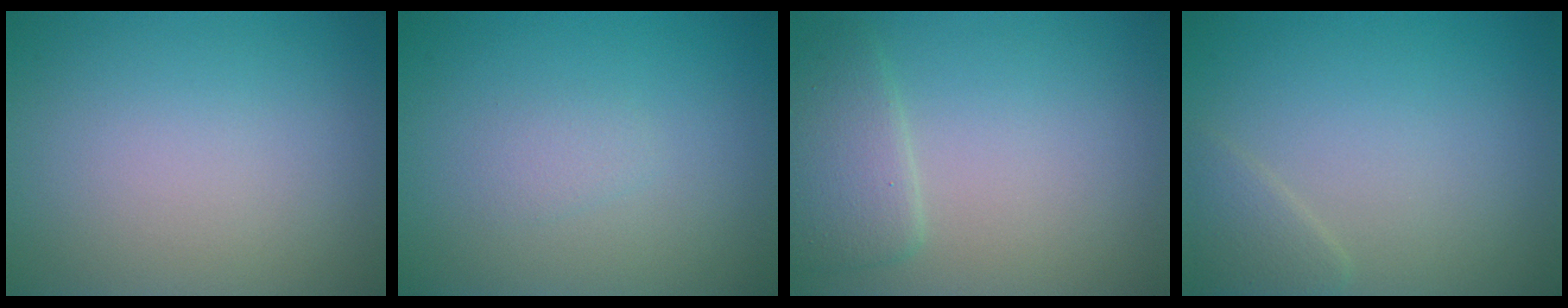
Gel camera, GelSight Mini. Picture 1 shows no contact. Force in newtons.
{"total": 0.9, "press": 0.9, "slide": 0.1}
{"total": 2.8, "press": 2.8, "slide": 0.2}
{"total": 1.4, "press": 1.4, "slide": 0.2}